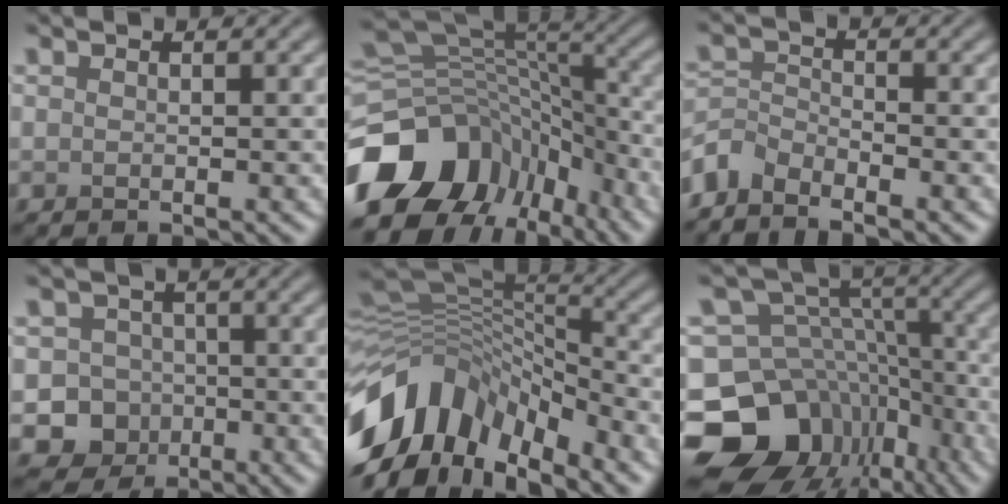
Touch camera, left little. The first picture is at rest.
{"total": 12.4, "force": [-6.1, 8.9, 6.2], "torque": [-0.125, 0.009, -0.107]}
{"total": 3.2, "force": [-2.8, 1.2, 0.8], "torque": [-0.016, -0.002, -0.070]}
{"total": 7.2, "force": [-3.1, 6.4, 1.4], "torque": [0.007, -0.013, -0.067]}
{"total": 12.6, "force": [-6.6, 7.3, 7.8], "torque": [-0.160, 0.017, -0.122]}
{"total": 13.4, "force": [-6.4, 10.4, 5.5], "torque": [-0.113, 0.015, -0.100]}